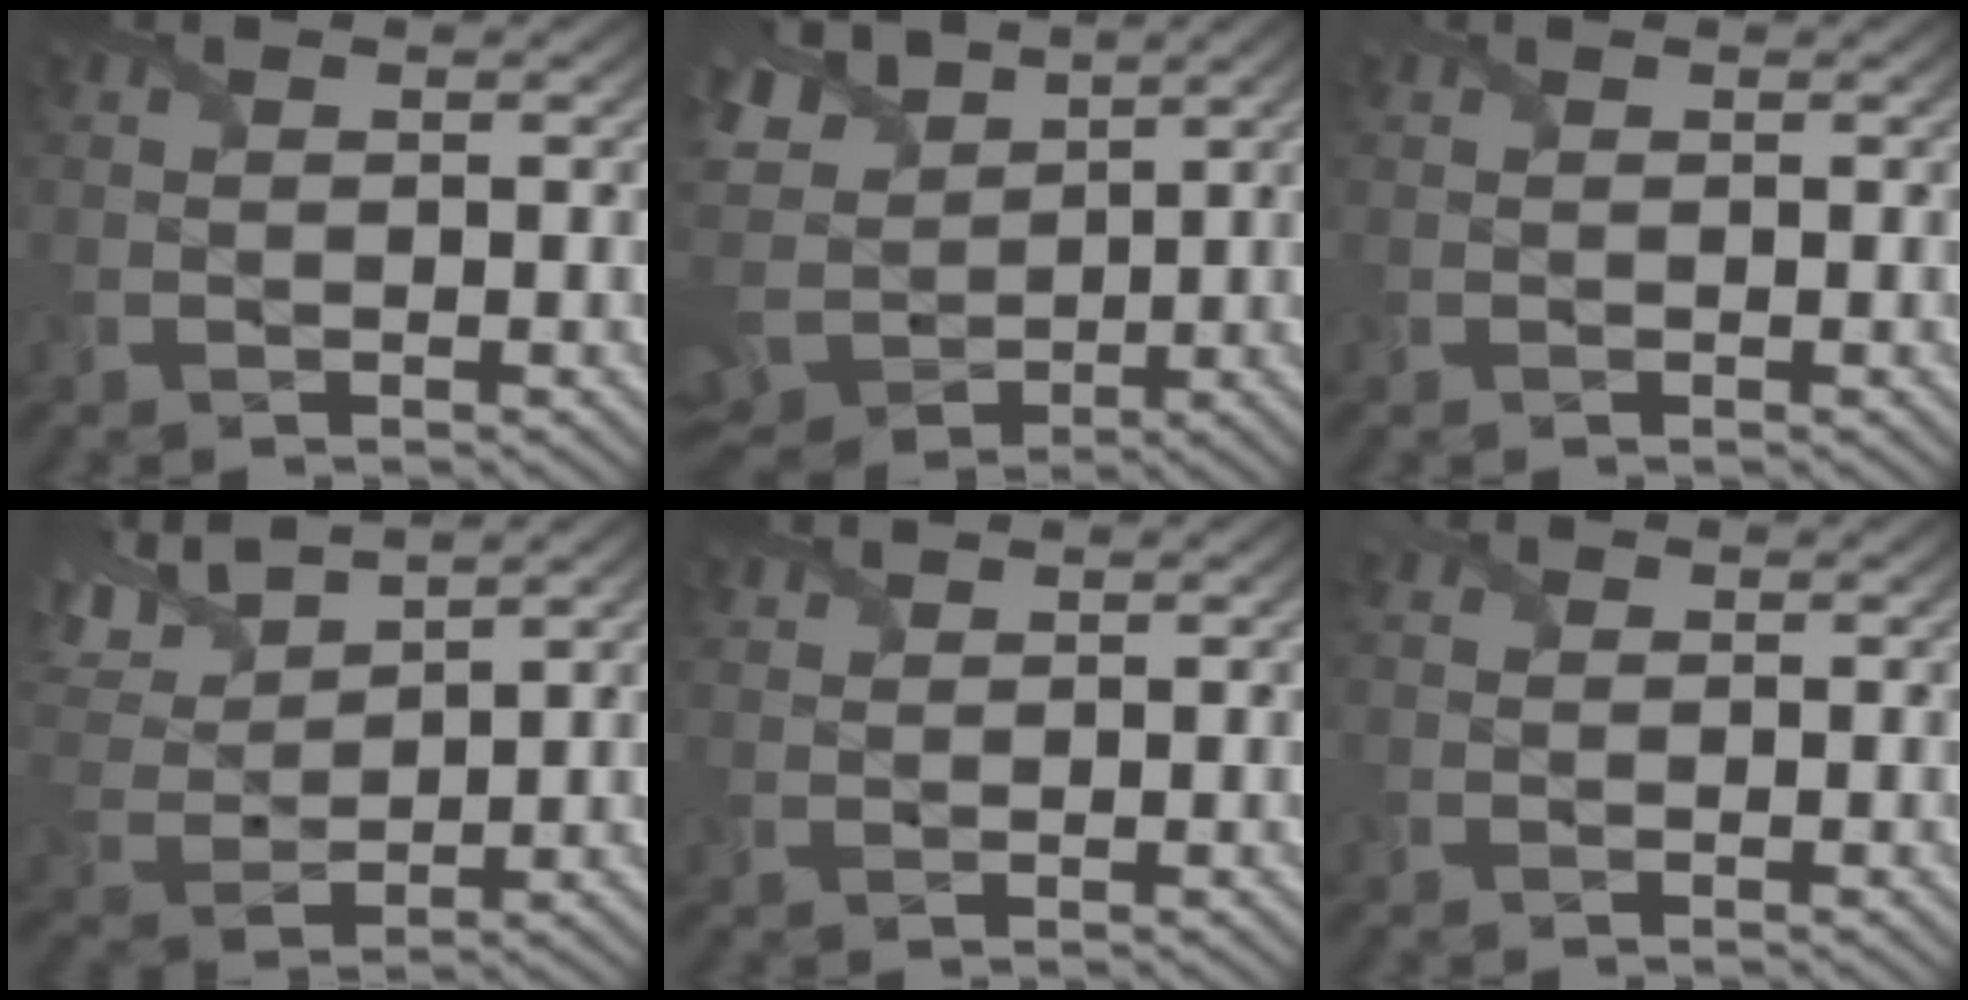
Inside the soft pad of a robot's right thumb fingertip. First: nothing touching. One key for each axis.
{"total": 14.6, "fx": 1.8, "fy": 9.7, "fz": 10.7, "tx": -0.262, "ty": -0.009, "tz": 0.048}
{"total": 0.0}
{"total": 10.2, "fx": 7.2, "fy": 3.8, "fz": 6.1, "tx": -0.170, "ty": 0.024, "tz": 0.132}
{"total": 1.7, "fx": 1.6, "fy": 0.6, "fz": 0.4, "tx": -0.012, "ty": 0.003, "tz": 0.036}
{"total": 1.0, "fx": 0.5, "fy": 0.8, "fz": 0.3, "tx": -0.008, "ty": 0.004, "tz": 0.009}